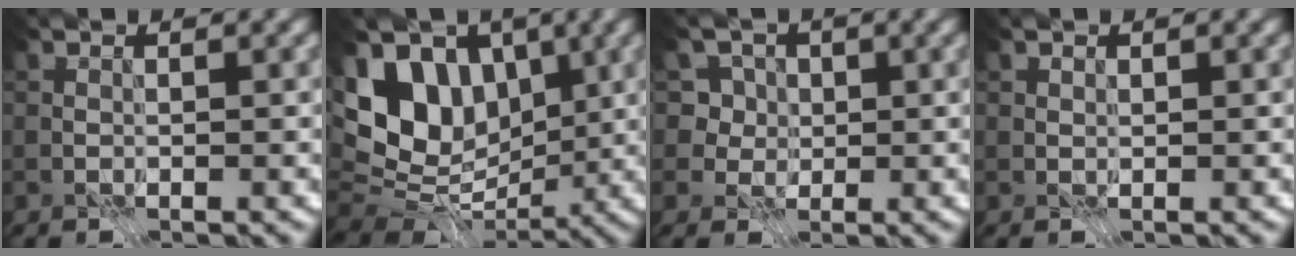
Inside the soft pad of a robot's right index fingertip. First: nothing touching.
{"total": 9.7, "force": [2.2, 6.9, 6.4], "torque": [-0.105, -0.005, 0.031]}
{"total": 5.9, "force": [2.5, 4.9, 2.0], "torque": [-0.018, 0.010, 0.024]}
{"total": 0.5, "force": [0.4, 0.4, 0.1], "torque": [-0.001, -0.001, 0.007]}